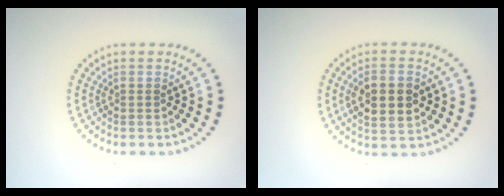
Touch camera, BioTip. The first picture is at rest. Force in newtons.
{"total": 4.0, "press": 4.0, "slide": 0.3}